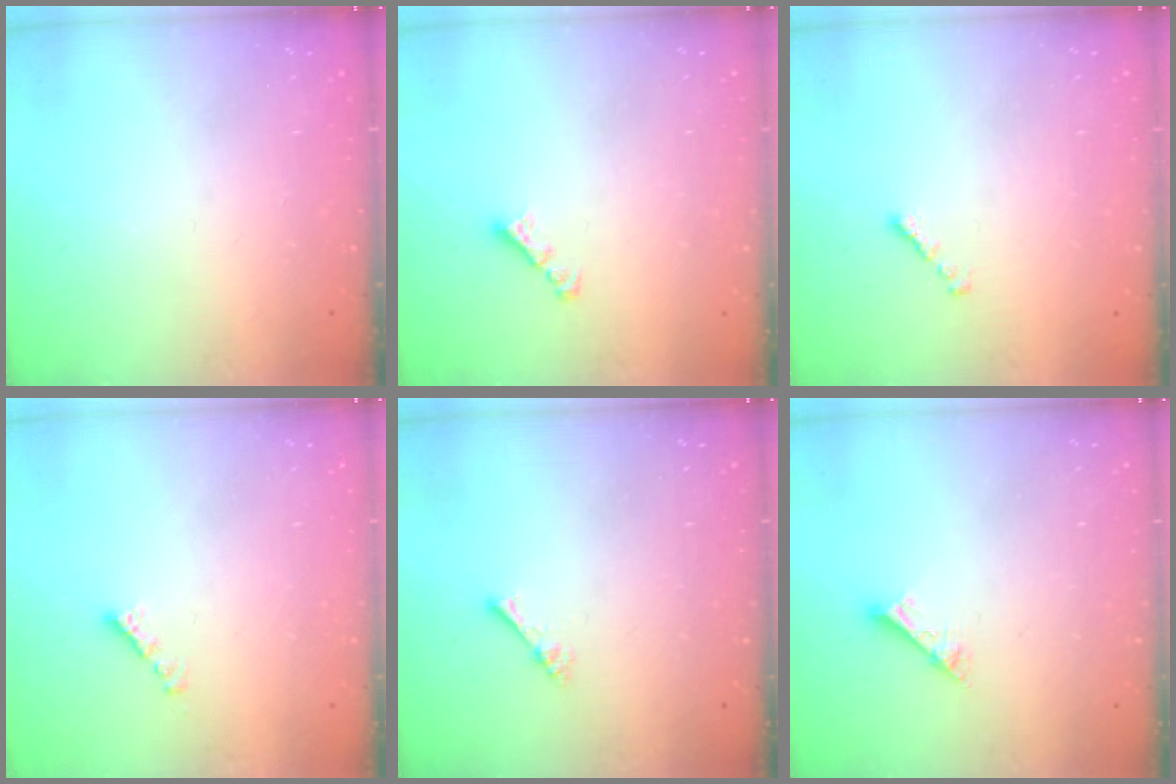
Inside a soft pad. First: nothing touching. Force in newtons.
{"total": 2.2, "press": 2.1, "slide": 0.6}
{"total": 0.8, "press": 0.7, "slide": 0.4}
{"total": 2.1, "press": 2.1, "slide": 0.3}
{"total": 1.0, "press": 1.0, "slide": 0.3}
{"total": 2.6, "press": 2.6, "slide": 0.2}